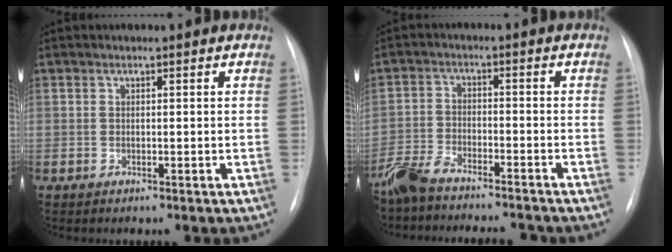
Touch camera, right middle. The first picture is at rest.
{"total": 11.7, "force": [-10.4, 2.2, 4.8], "torque": [-0.084, -0.003, -0.167]}